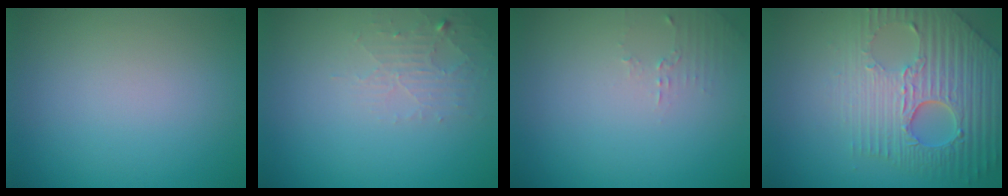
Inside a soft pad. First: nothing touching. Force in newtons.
{"total": 1.9, "press": 1.9, "slide": 0.3}
{"total": 1.2, "press": 1.2, "slide": 0.4}
{"total": 8.5, "press": 5.8, "slide": 6.2}